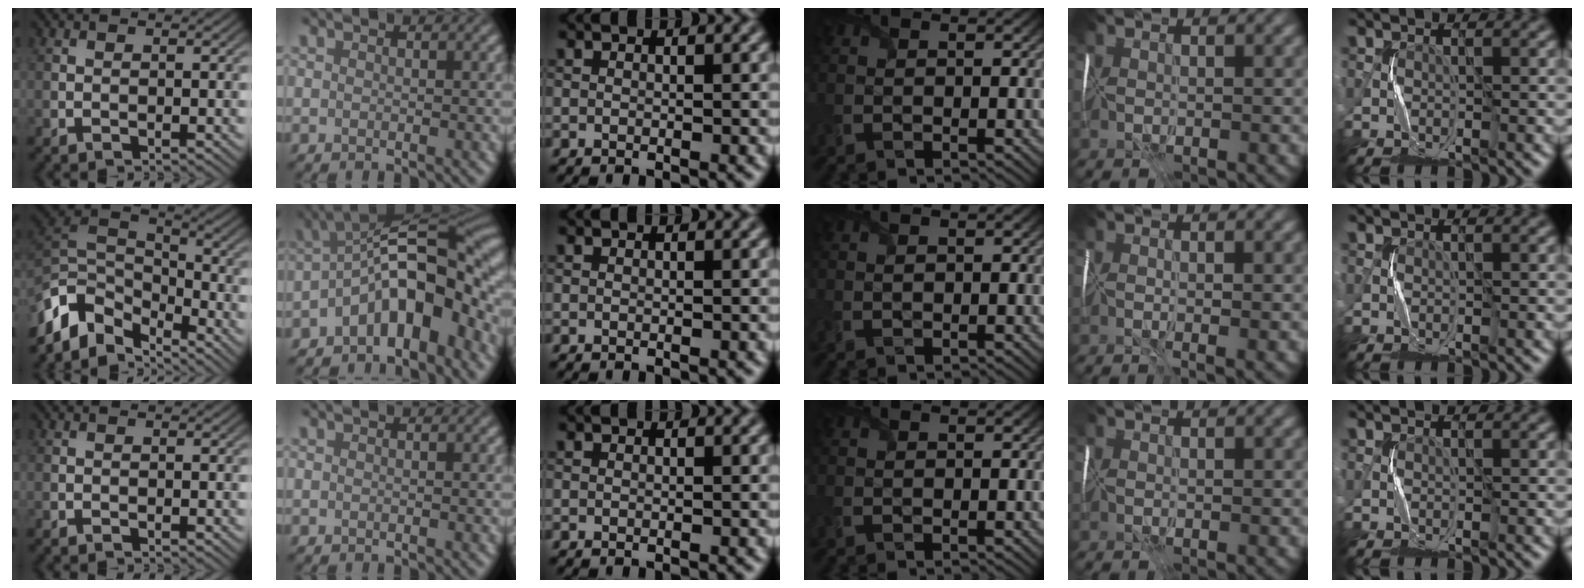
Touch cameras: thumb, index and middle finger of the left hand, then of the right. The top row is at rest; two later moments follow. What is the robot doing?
{"motion": "fold", "object": "tissue"}